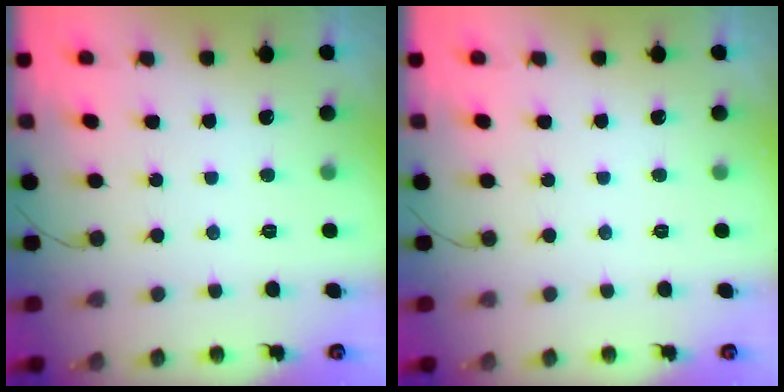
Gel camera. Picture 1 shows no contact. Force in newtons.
{"total": 0.0}